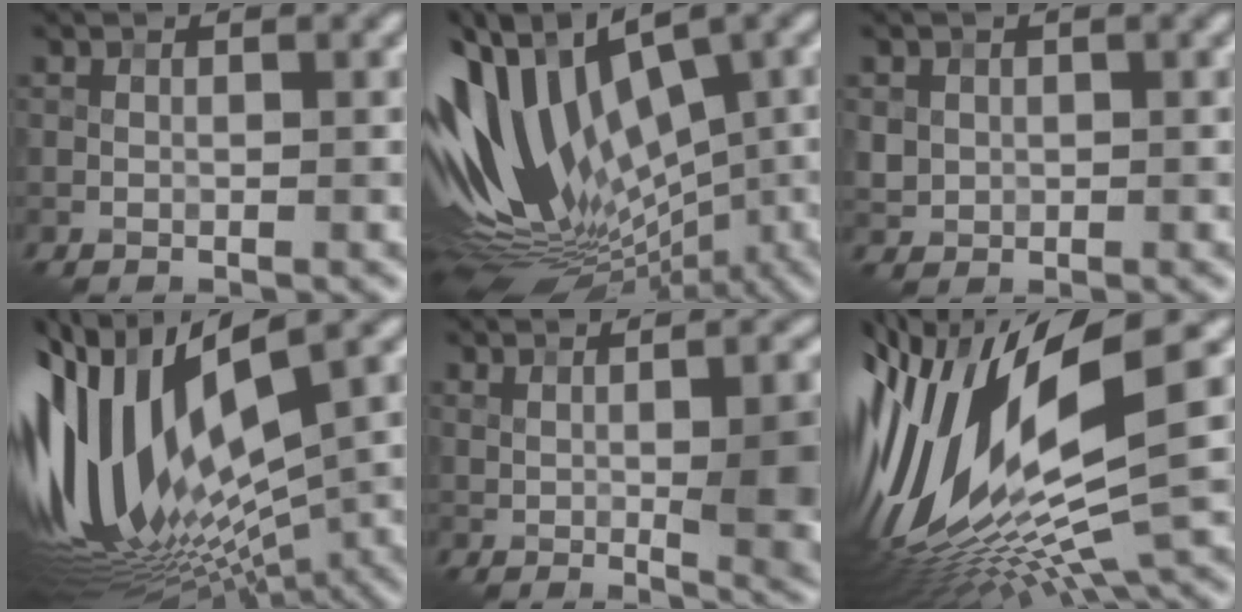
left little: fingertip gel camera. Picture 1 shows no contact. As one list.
[{"total": 15.2, "force": [0.0, 8.7, 12.5], "torque": [-0.253, 0.010, 0.008]}, {"total": 1.4, "force": [0.5, 1.3, 0.3], "torque": [-0.006, -0.004, 0.014]}, {"total": 16.2, "force": [0.1, 7.1, 14.6], "torque": [-0.305, 0.000, 0.014]}, {"total": 8.6, "force": [0.5, 2.6, 8.2], "torque": [-0.089, 0.007, 0.013]}, {"total": 16.8, "force": [-0.6, 5.4, 15.9], "torque": [-0.327, -0.017, 0.004]}]